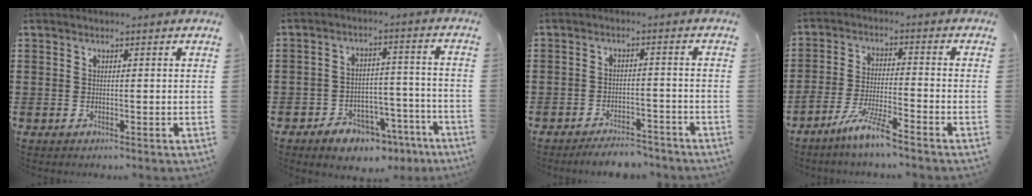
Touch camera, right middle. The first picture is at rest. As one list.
[{"total": 5.3, "force": [-4.6, 2.3, 1.2], "torque": [-0.022, 0.023, -0.089]}, {"total": 3.9, "force": [-3.9, 0.6, 0.5], "torque": [-0.011, 0.007, -0.080]}, {"total": 6.7, "force": [-5.6, -0.1, 3.8], "torque": [-0.086, -0.013, -0.108]}]